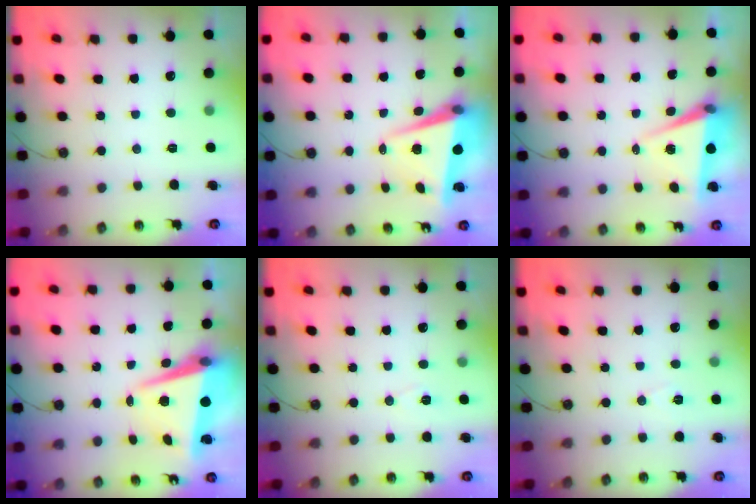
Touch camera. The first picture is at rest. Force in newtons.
{"total": 7.3, "press": 7.2, "slide": 1.3}
{"total": 7.4, "press": 5.8, "slide": 4.6}
{"total": 7.9, "press": 7.7, "slide": 1.7}
{"total": 6.5, "press": 4.7, "slide": 4.6}
{"total": 6.0, "press": 4.0, "slide": 4.5}